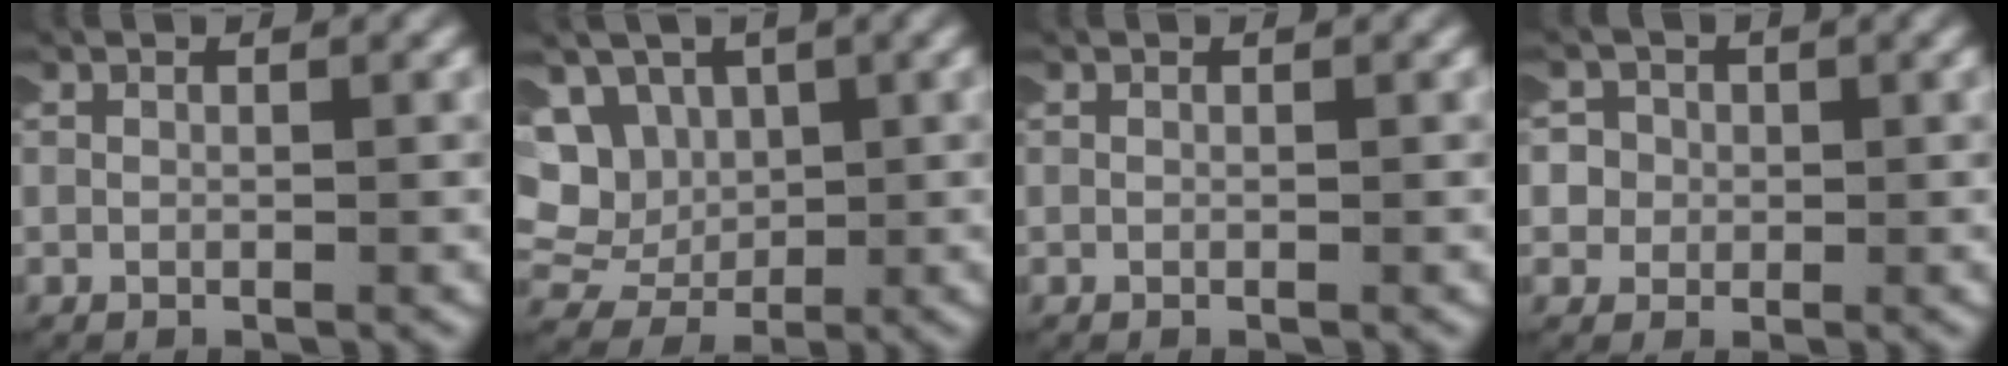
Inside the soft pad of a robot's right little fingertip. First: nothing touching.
{"total": 9.8, "force": [0.6, 8.9, 4.1], "torque": [-0.128, -0.028, 0.014]}
{"total": 0.0}
{"total": 6.1, "force": [-0.4, 5.8, 1.8], "torque": [-0.070, -0.014, -0.016]}